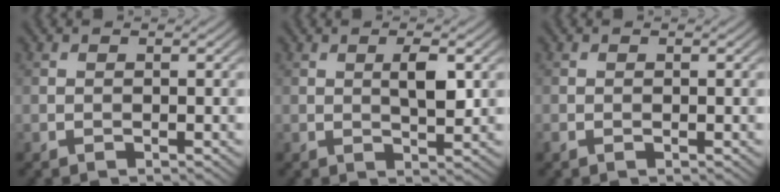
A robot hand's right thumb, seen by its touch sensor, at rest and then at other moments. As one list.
[{"total": 3.4, "force": [0.8, 1.0, 3.1], "torque": [-0.058, -0.005, 0.016]}, {"total": 0.6, "force": [-0.2, 0.3, 0.5], "torque": [-0.014, 0.000, -0.004]}]